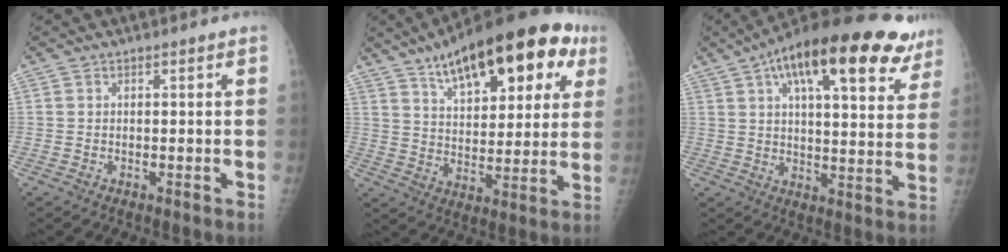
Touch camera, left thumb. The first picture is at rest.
{"total": 22.9, "force": [11.8, 9.7, 17.0], "torque": [-0.216, -0.012, 0.178]}
{"total": 25.5, "force": [14.6, 9.1, 18.8], "torque": [-0.261, -0.006, 0.208]}